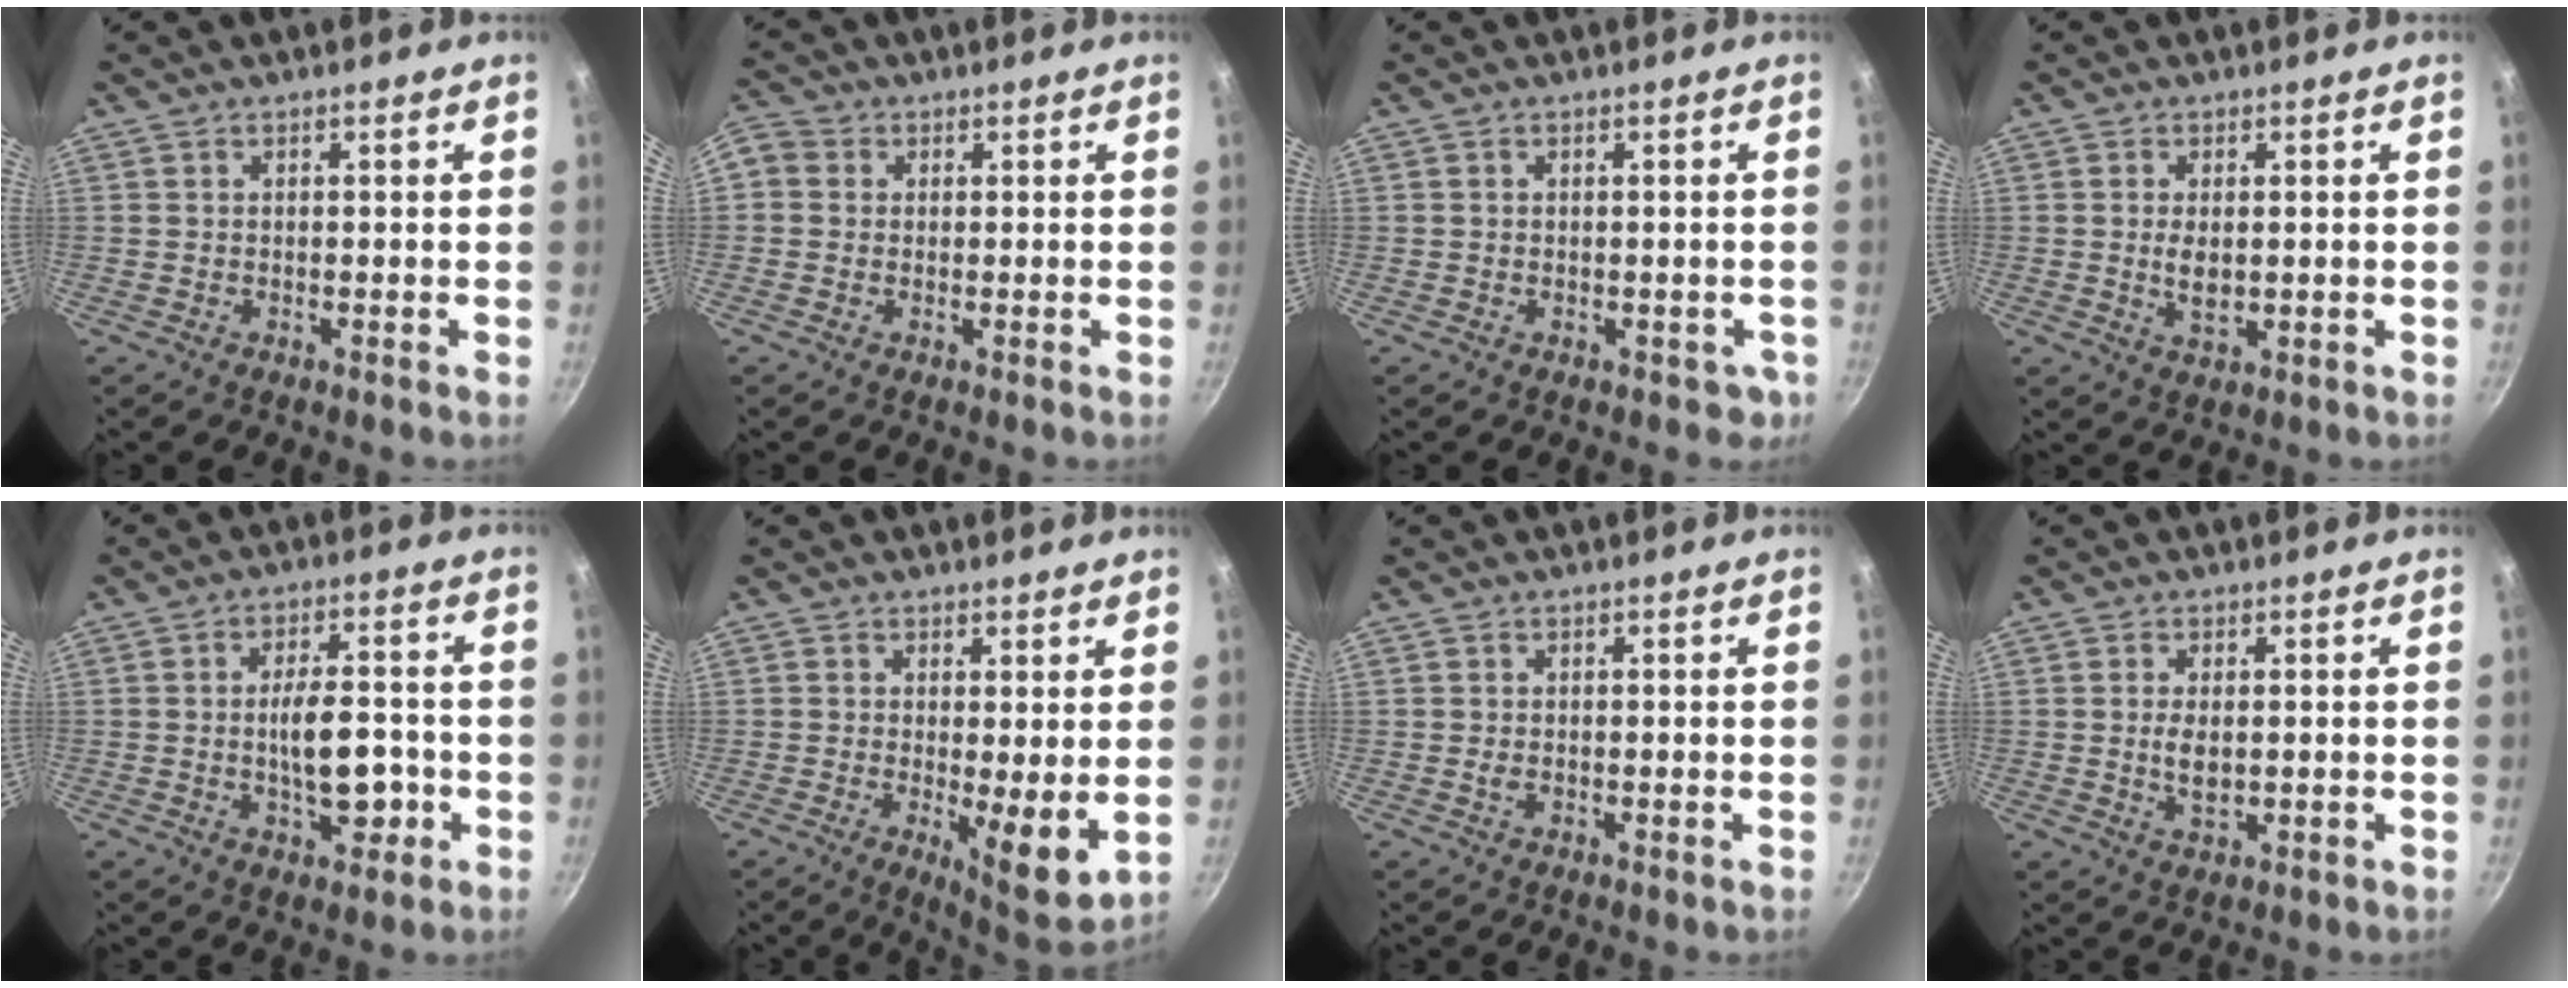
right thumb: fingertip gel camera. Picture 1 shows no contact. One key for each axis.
{"total": 5.2, "fx": 0.5, "fy": 4.7, "fz": 2.2, "tx": -0.046, "ty": 0.012, "tz": -0.008}
{"total": 2.7, "fx": -0.6, "fy": 2.1, "fz": 1.5, "tx": -0.006, "ty": 0.012, "tz": 0.003}
{"total": 3.9, "fx": 0.1, "fy": 2.0, "fz": 3.4, "tx": -0.066, "ty": -0.006, "tz": 0.007}
{"total": 10.6, "fx": -1.8, "fy": 4.6, "fz": 9.4, "tx": -0.140, "ty": 0.017, "tz": -0.029}
{"total": 8.5, "fx": 0.0, "fy": 2.3, "fz": 8.1, "tx": -0.110, "ty": -0.032, "tz": 0.005}
{"total": 0.9, "fx": -0.1, "fy": 0.5, "fz": 0.7, "tx": -0.014, "ty": -0.001, "tz": -0.002}
{"total": 4.1, "fx": 0.1, "fy": 2.1, "fz": 3.6, "tx": -0.072, "ty": -0.005, "tz": 0.007}